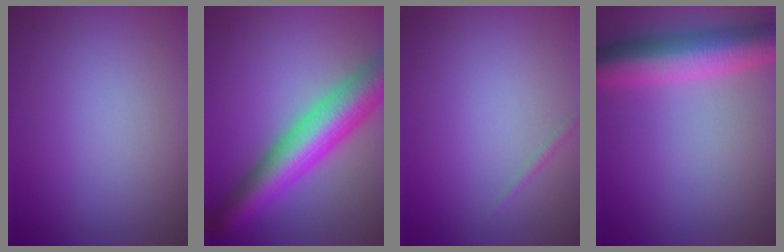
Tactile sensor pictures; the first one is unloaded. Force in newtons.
{"total": 8.7, "press": 8.7, "slide": 0.4}
{"total": 0.6, "press": 0.6, "slide": 0.0}
{"total": 7.7, "press": 7.7, "slide": 0.3}